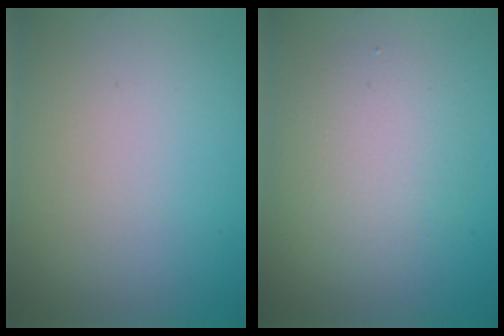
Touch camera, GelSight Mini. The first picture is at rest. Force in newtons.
{"total": 3.8, "press": 3.8, "slide": 0.2}